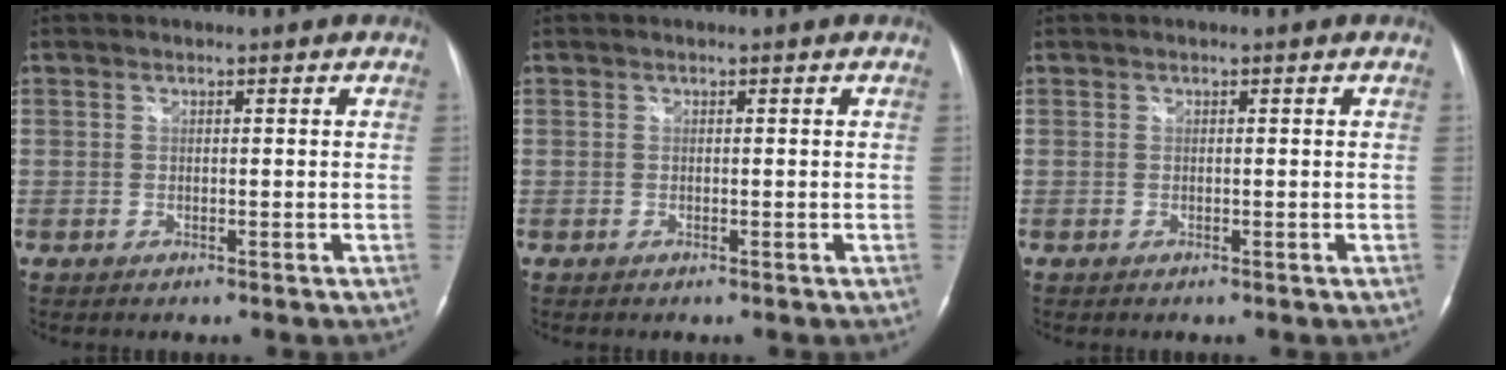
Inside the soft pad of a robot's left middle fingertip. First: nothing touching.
{"total": 0.0}
{"total": 0.0}